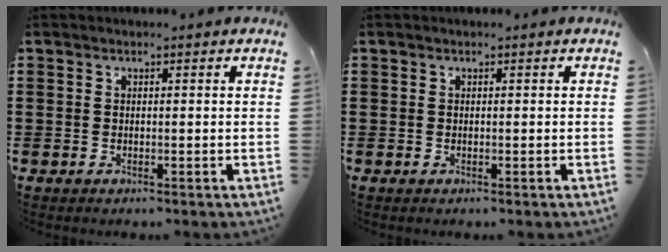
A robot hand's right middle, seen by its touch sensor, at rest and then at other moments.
{"total": 0.0}